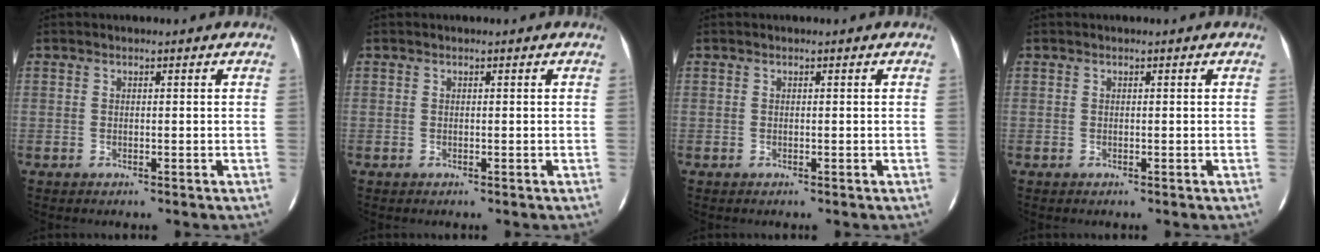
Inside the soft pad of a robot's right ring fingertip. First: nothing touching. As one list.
[{"total": 0.0}, {"total": 0.0}, {"total": 0.0}]